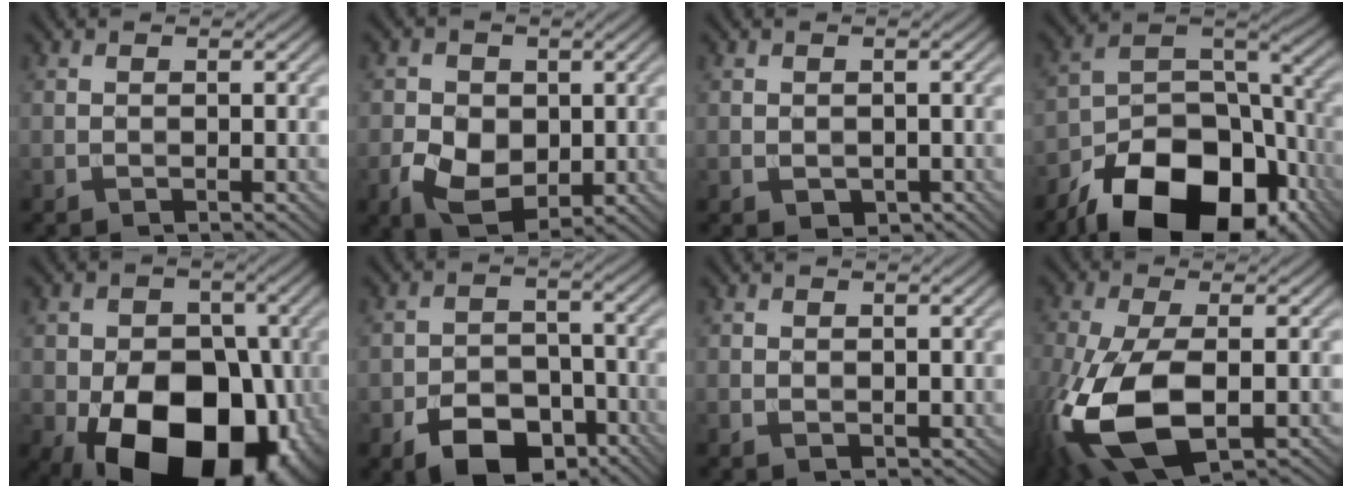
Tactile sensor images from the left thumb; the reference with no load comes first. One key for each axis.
{"total": 6.3, "fx": -0.7, "fy": 4.8, "fz": 4.1, "tx": -0.083, "ty": -0.005, "tz": -0.015}
{"total": 1.3, "fx": -0.2, "fy": 1.1, "fz": 0.7, "tx": -0.017, "ty": -0.011, "tz": 0.003}
{"total": 17.4, "fx": -10.9, "fy": 9.3, "fz": 10.0, "tx": -0.187, "ty": -0.032, "tz": -0.176}
{"total": 20.4, "fx": -7.5, "fy": 14.3, "fz": 12.4, "tx": -0.146, "ty": -0.044, "tz": -0.138}
{"total": 8.5, "fx": -4.9, "fy": 5.2, "fz": 4.6, "tx": -0.081, "ty": -0.013, "tz": -0.083}
{"total": 0.9, "fx": 0.7, "fy": 0.6, "fz": 0.3, "tx": -0.006, "ty": -0.005, "tz": 0.018}
{"total": 14.9, "fx": -3.7, "fy": 7.3, "fz": 12.4, "tx": -0.318, "ty": -0.034, "tz": -0.059}